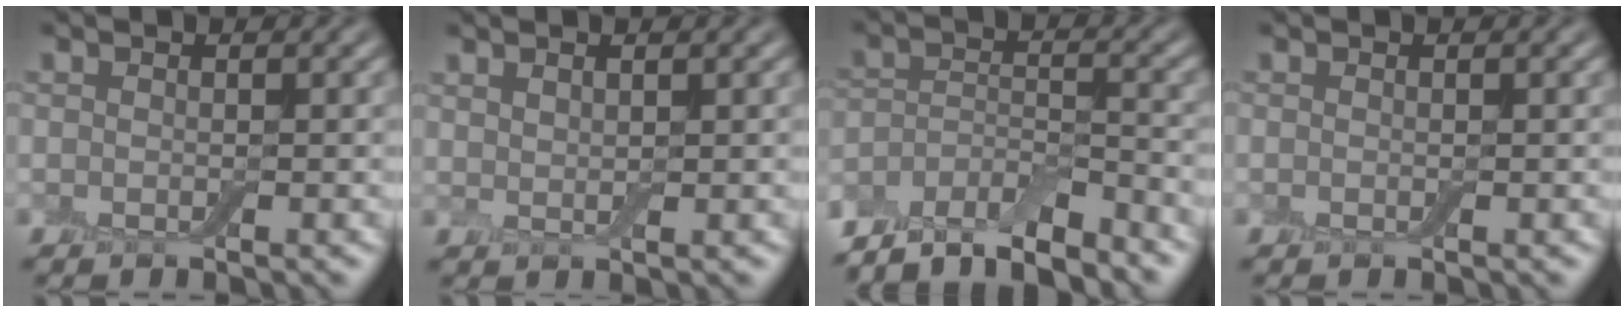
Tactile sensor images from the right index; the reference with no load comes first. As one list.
[{"total": 0.9, "force": [0.8, 0.1, 0.2], "torque": [-0.009, 0.002, 0.018]}, {"total": 7.3, "force": [-6.5, 1.9, 2.8], "torque": [-0.053, -0.002, -0.121]}, {"total": 0.0}]